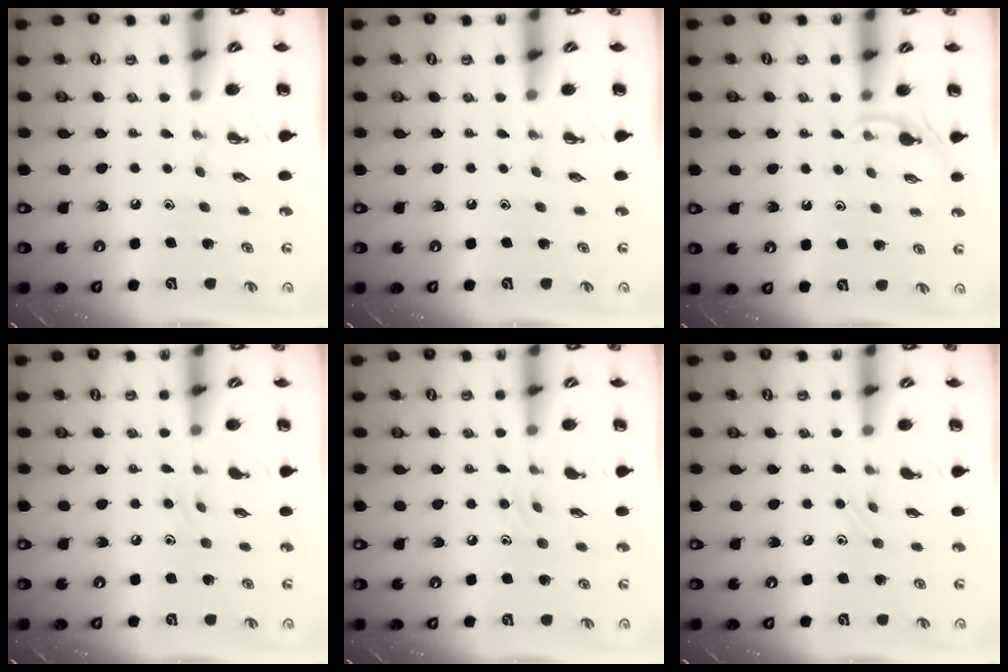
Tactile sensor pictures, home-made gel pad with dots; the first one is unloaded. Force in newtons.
{"total": 0.0}
{"total": 4.6, "press": 4.4, "slide": 1.4}
{"total": 6.8, "press": 6.4, "slide": 2.3}
{"total": 7.0, "press": 6.7, "slide": 1.9}
{"total": 5.3, "press": 4.9, "slide": 2.0}